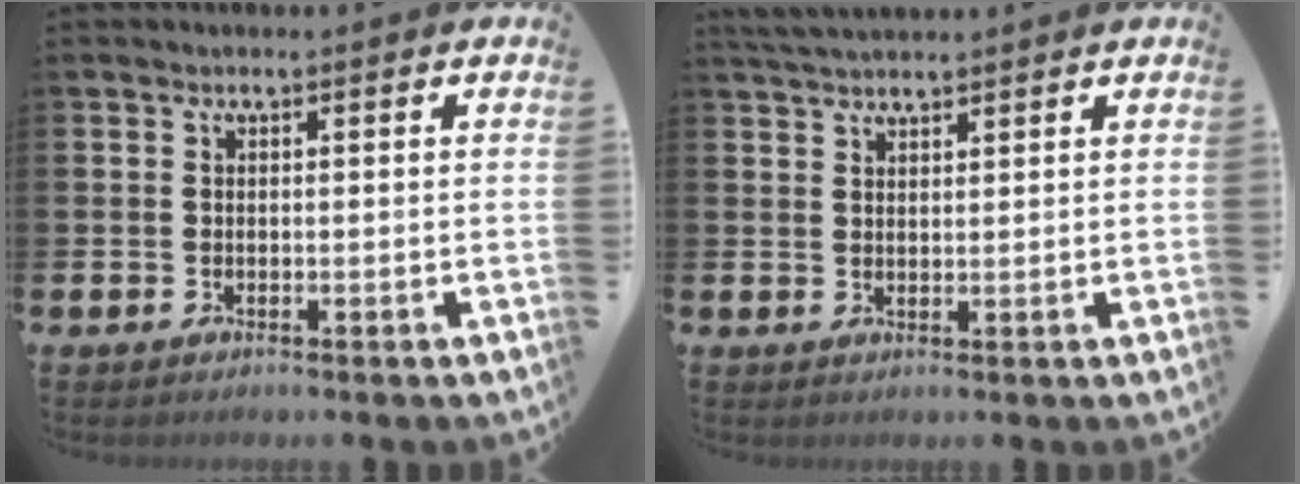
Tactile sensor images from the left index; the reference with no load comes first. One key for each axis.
{"total": 2.9, "fx": 2.8, "fy": 0.4, "fz": 0.7, "tx": -0.015, "ty": -0.009, "tz": 0.051}